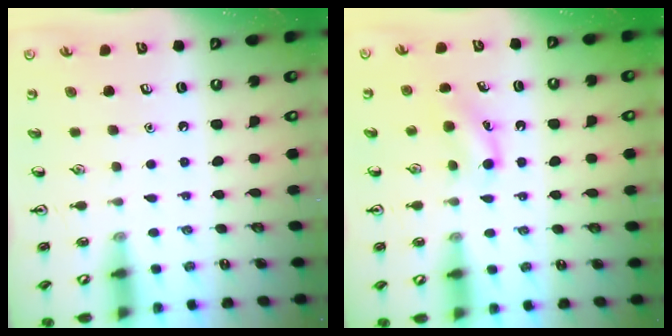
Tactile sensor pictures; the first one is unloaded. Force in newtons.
{"total": 6.0, "press": 5.8, "slide": 1.5}